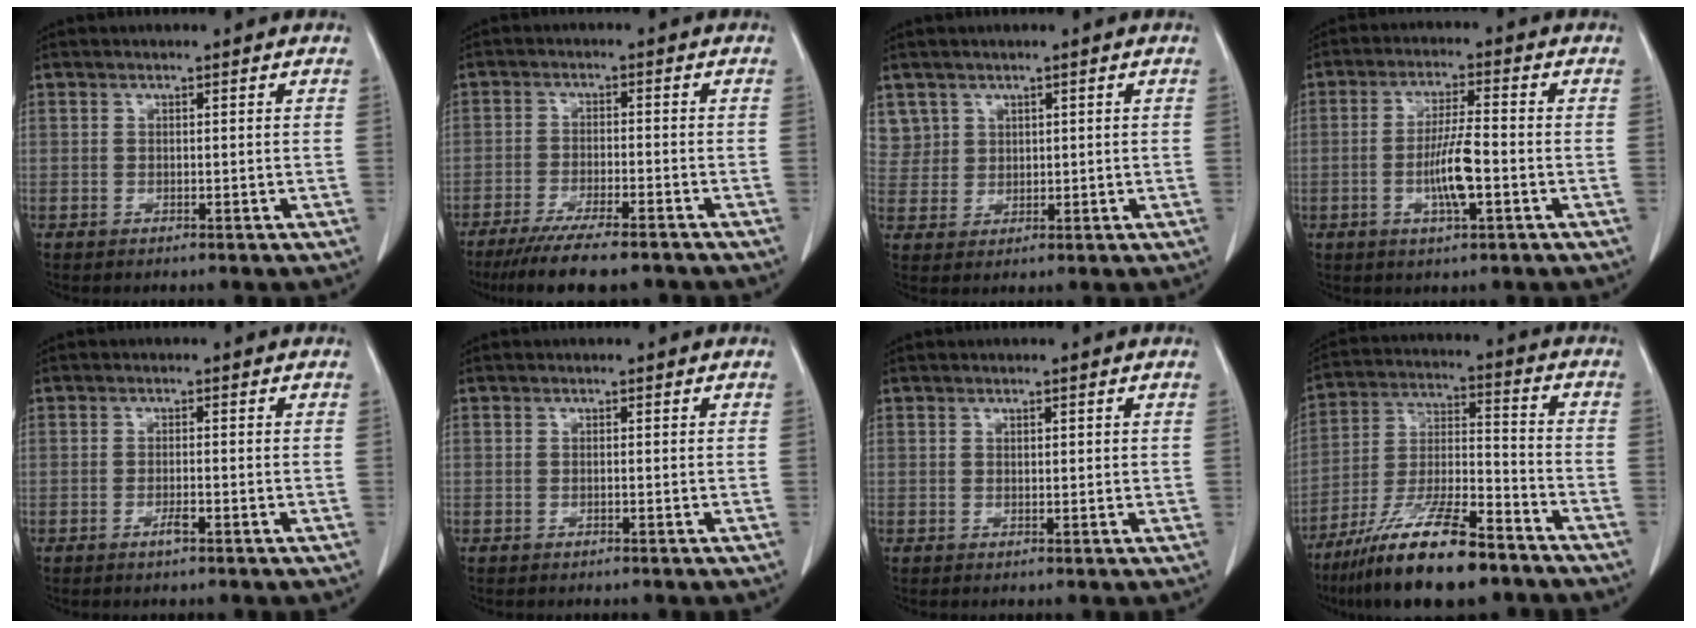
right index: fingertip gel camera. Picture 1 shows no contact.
{"total": 11.3, "force": [-9.2, 1.4, 6.3], "torque": [-0.093, -0.023, -0.144]}
{"total": 4.5, "force": [2.4, 3.8, -0.3], "torque": [0.019, 0.007, 0.050]}
{"total": 6.9, "force": [-1.9, 0.9, 6.6], "torque": [-0.127, -0.001, -0.034]}
{"total": 1.7, "force": [-1.0, 0.2, 1.4], "torque": [-0.027, 0.000, -0.017]}
{"total": 0.0}
{"total": 0.8, "force": [0.4, 0.4, 0.6], "torque": [-0.009, -0.001, 0.006]}
{"total": 17.1, "force": [-12.4, 3.1, 11.3], "torque": [-0.225, -0.019, -0.223]}